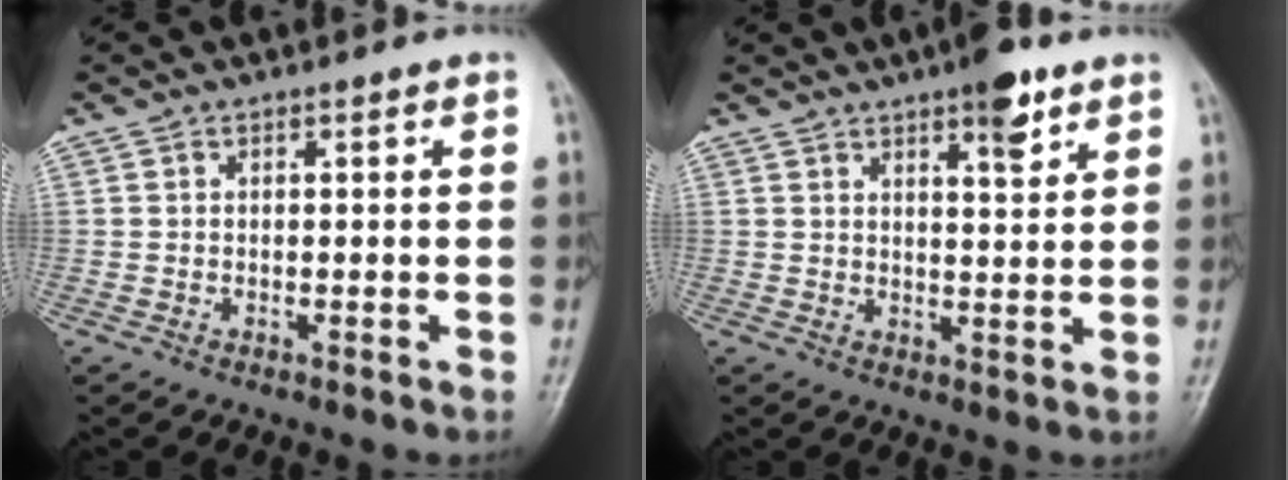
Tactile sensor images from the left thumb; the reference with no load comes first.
{"total": 6.8, "force": [4.2, 1.9, 4.9], "torque": [-0.059, -0.021, 0.058]}